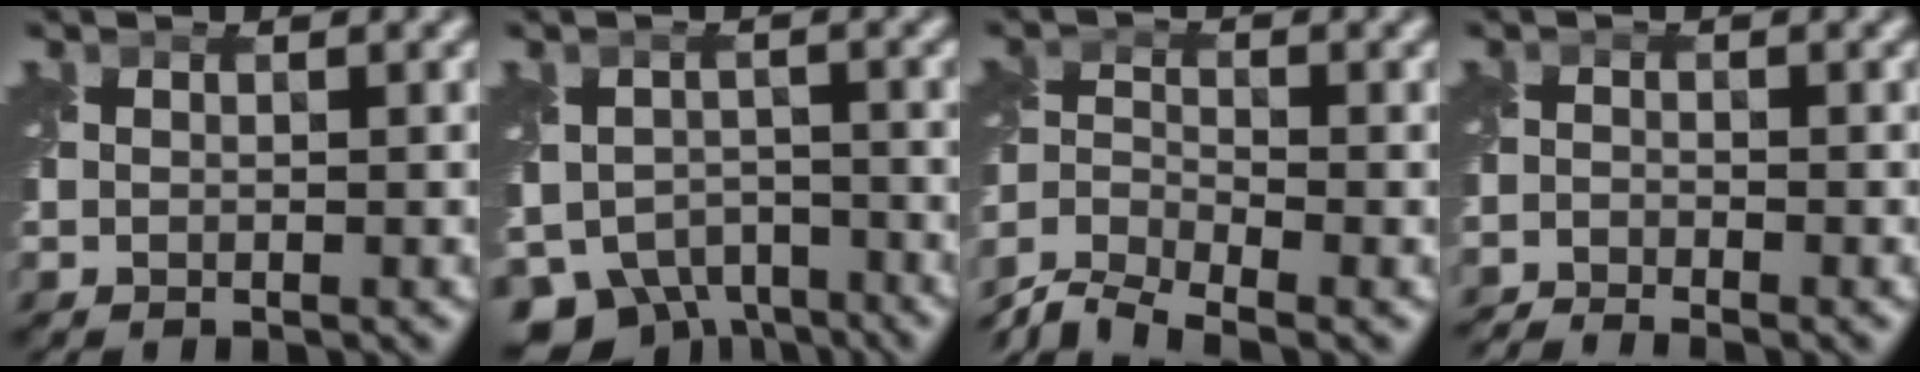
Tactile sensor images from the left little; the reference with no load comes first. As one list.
[{"total": 7.1, "force": [-4.8, 4.4, 2.8], "torque": [-0.047, -0.022, -0.082]}, {"total": 6.3, "force": [-5.5, 1.6, 2.6], "torque": [-0.051, -0.010, -0.114]}, {"total": 3.1, "force": [-3.0, 0.0, 0.7], "torque": [-0.017, -0.017, -0.065]}]